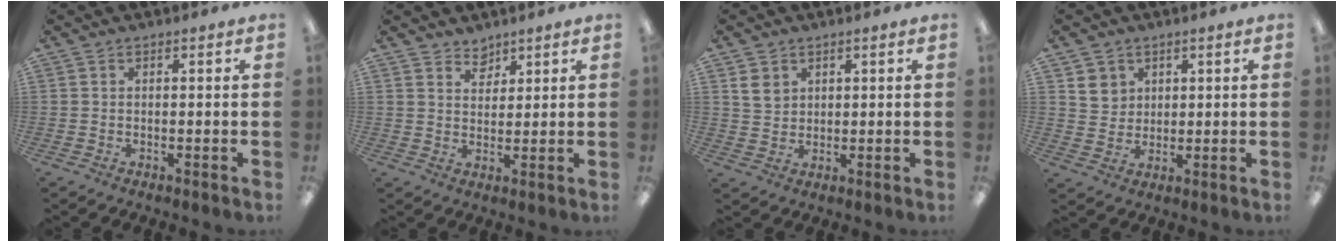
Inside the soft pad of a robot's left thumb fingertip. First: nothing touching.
{"total": 3.9, "force": [3.3, 2.0, 0.0], "torque": [0.007, -0.020, 0.061]}
{"total": 4.6, "force": [2.2, 3.7, 1.5], "torque": [-0.022, 0.001, 0.039]}
{"total": 5.4, "force": [2.8, 4.5, 0.5], "torque": [0.000, -0.011, 0.049]}